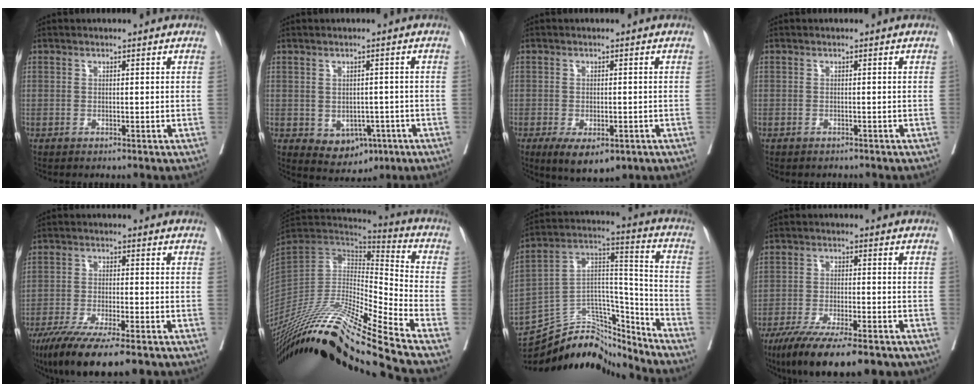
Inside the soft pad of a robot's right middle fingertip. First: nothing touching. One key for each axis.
{"total": 5.5, "fx": -1.9, "fy": 4.0, "fz": 3.3, "tx": -0.039, "ty": 0.002, "tz": -0.013}
{"total": 7.3, "fx": -4.2, "fy": 3.2, "fz": 5.1, "tx": -0.072, "ty": -0.012, "tz": -0.059}
{"total": 1.9, "fx": -1.7, "fy": 0.7, "fz": 0.5, "tx": -0.014, "ty": -0.003, "tz": -0.022}
{"total": 13.6, "fx": -9.8, "fy": 2.1, "fz": 9.1, "tx": -0.150, "ty": -0.033, "tz": -0.159}
{"total": 29.0, "fx": -23.6, "fy": -1.7, "fz": 16.7, "tx": -0.302, "ty": -0.053, "tz": -0.414}
{"total": 17.2, "fx": -16.5, "fy": 3.9, "fz": 3.1, "tx": -0.046, "ty": 0.063, "tz": -0.276}
{"total": 15.9, "fx": -11.9, "fy": 3.2, "fz": 10.1, "tx": -0.146, "ty": -0.028, "tz": -0.186}